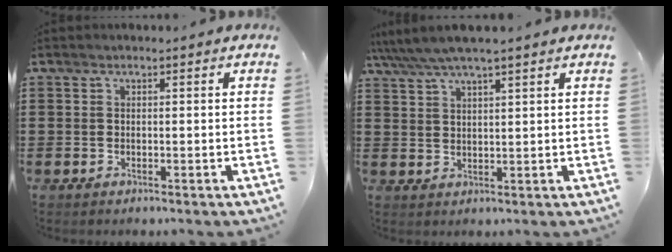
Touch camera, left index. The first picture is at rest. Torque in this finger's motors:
{"motor_torque": [2.14, 0.00, 0.37, 0.21]}